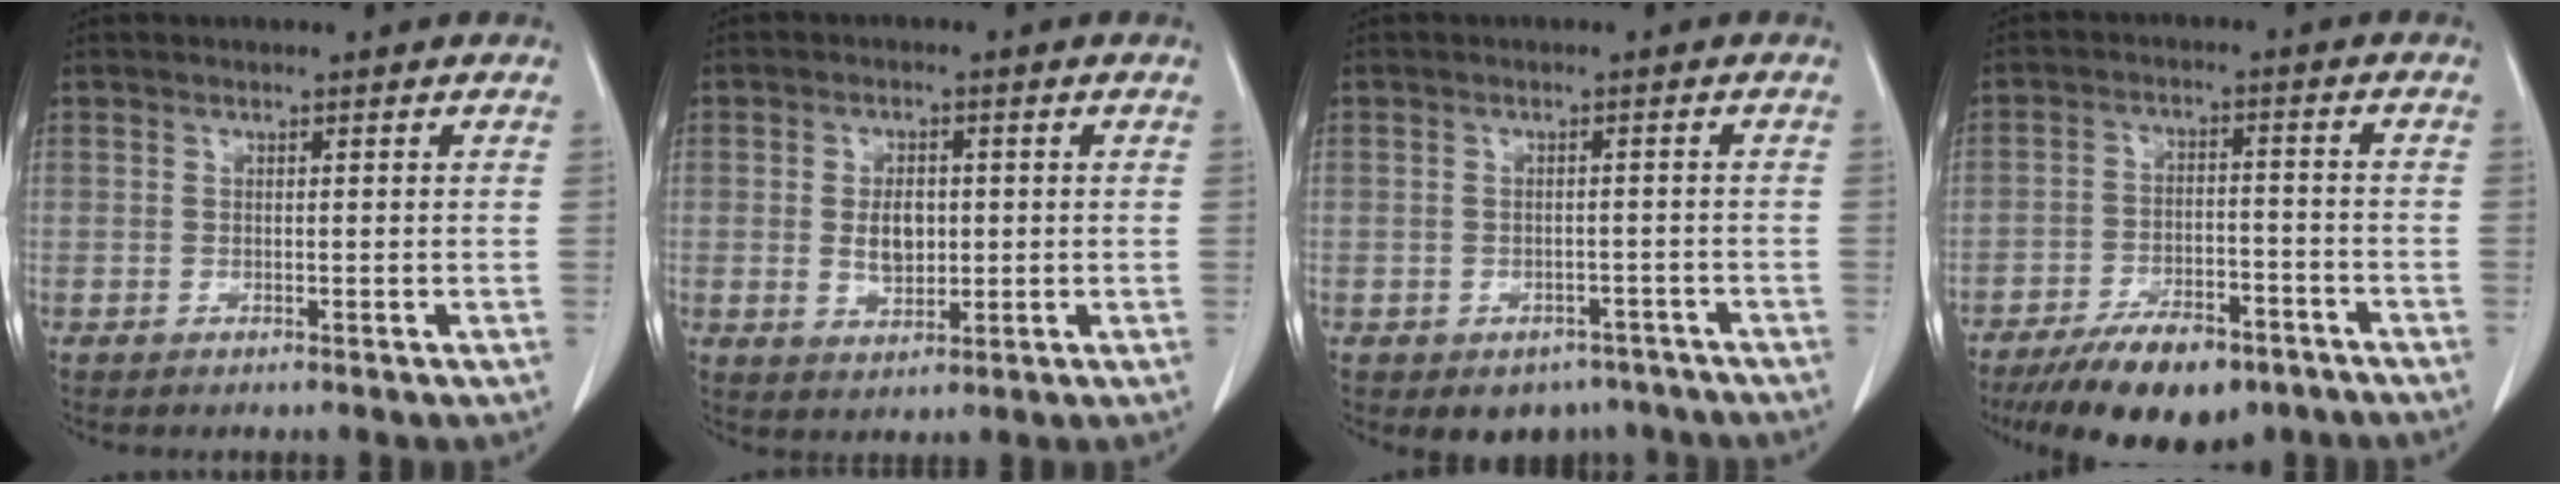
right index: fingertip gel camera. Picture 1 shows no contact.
{"total": 4.8, "force": [0.0, 2.9, 3.9], "torque": [-0.072, 0.002, 0.009]}
{"total": 5.4, "force": [-4.0, 3.4, 1.0], "torque": [0.005, 0.014, -0.049]}
{"total": 13.2, "force": [-9.8, 4.9, 7.5], "torque": [-0.114, -0.007, -0.156]}